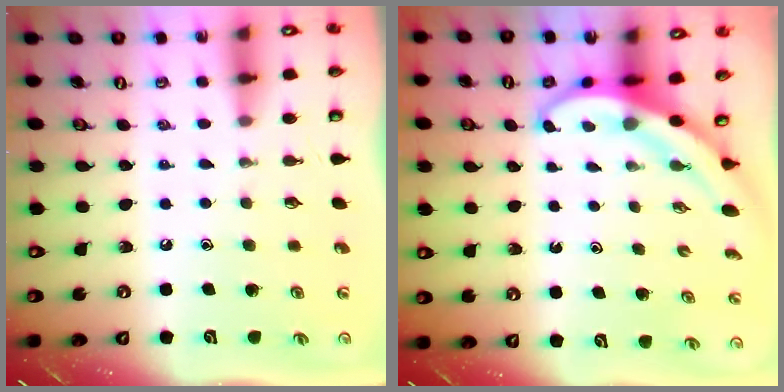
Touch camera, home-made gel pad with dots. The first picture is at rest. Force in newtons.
{"total": 3.8, "press": 3.8, "slide": 0.2}